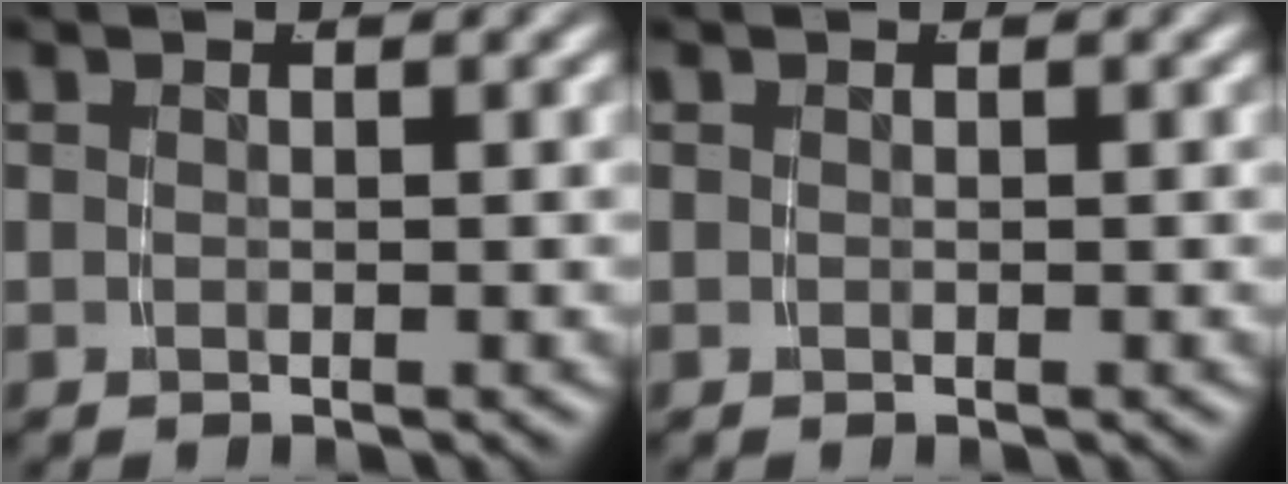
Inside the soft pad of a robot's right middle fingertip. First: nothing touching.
{"total": 0.0}